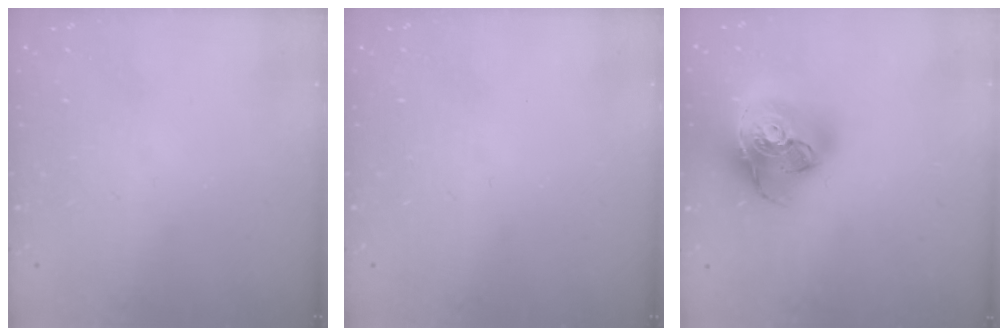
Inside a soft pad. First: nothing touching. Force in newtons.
{"total": 0.0}
{"total": 23.6, "press": 23.5, "slide": 3.0}